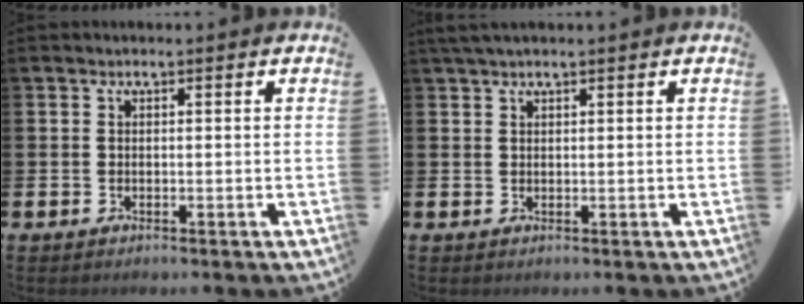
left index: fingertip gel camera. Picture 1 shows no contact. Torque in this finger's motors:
{"motor_torque": [0.33, -0.41, 0.42, 0.14]}